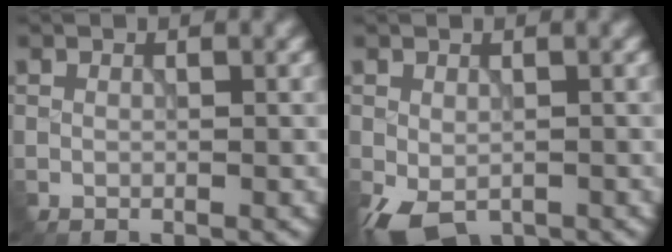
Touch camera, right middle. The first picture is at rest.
{"total": 3.7, "force": [-1.9, 2.1, 2.3], "torque": [-0.050, -0.013, -0.030]}